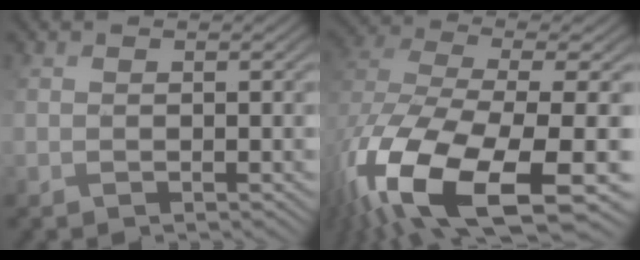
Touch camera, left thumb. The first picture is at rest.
{"total": 17.0, "force": [-7.1, 7.1, 13.7], "torque": [-0.333, -0.062, -0.095]}